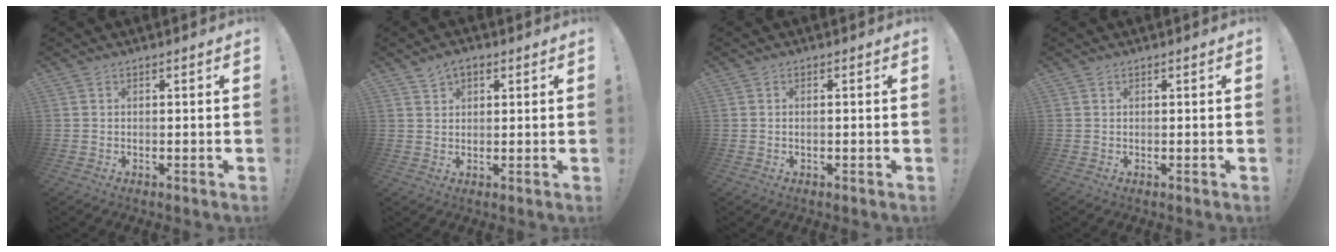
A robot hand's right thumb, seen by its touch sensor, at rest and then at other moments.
{"total": 3.6, "force": [2.1, 2.4, 1.7], "torque": [-0.025, -0.007, 0.037]}
{"total": 0.9, "force": [-0.4, 0.1, 0.8], "torque": [-0.018, 0.003, -0.007]}
{"total": 0.0}